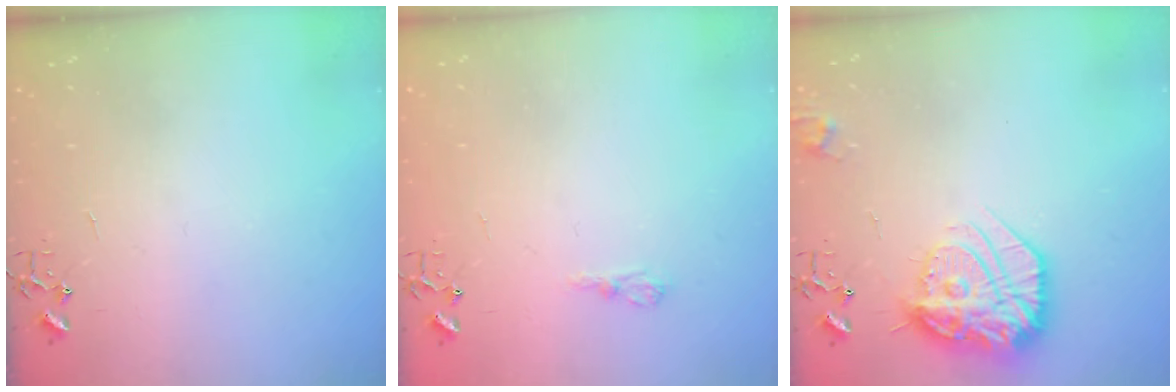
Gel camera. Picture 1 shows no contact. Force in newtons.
{"total": 6.6, "press": 6.5, "slide": 1.2}
{"total": 22.1, "press": 22.0, "slide": 2.1}